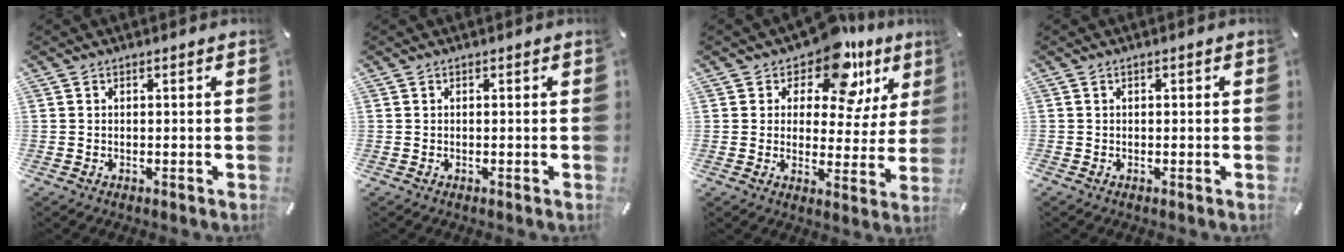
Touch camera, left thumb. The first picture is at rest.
{"total": 0.0}
{"total": 12.9, "force": [8.4, 7.1, 6.8], "torque": [-0.105, -0.051, 0.147]}
{"total": 0.5, "force": [-0.2, 0.4, 0.3], "torque": [-0.005, 0.002, -0.006]}